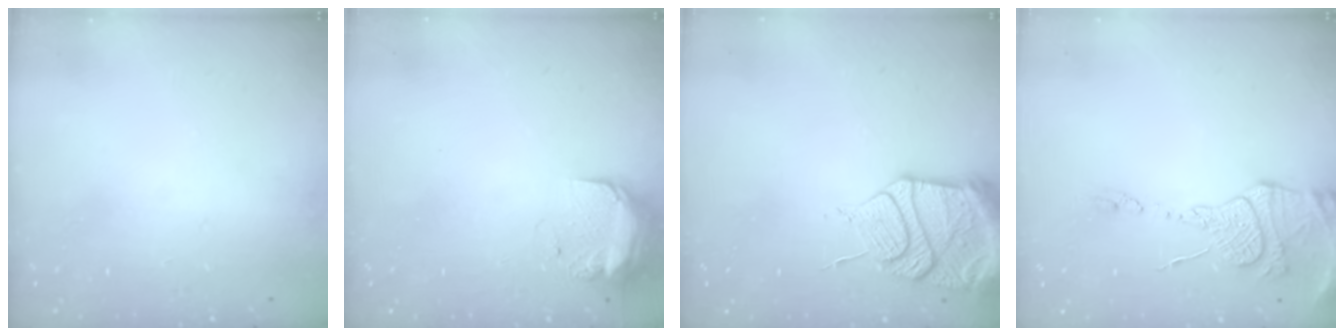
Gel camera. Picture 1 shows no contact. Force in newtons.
{"total": 9.3, "press": 9.1, "slide": 1.9}
{"total": 16.9, "press": 16.3, "slide": 4.2}
{"total": 13.6, "press": 13.5, "slide": 1.1}